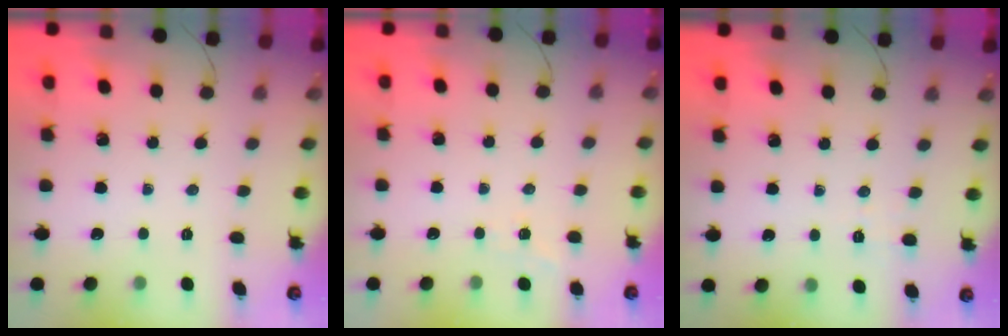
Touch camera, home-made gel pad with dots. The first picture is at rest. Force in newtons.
{"total": 2.7, "press": 2.2, "slide": 1.6}
{"total": 2.1, "press": 1.2, "slide": 1.7}